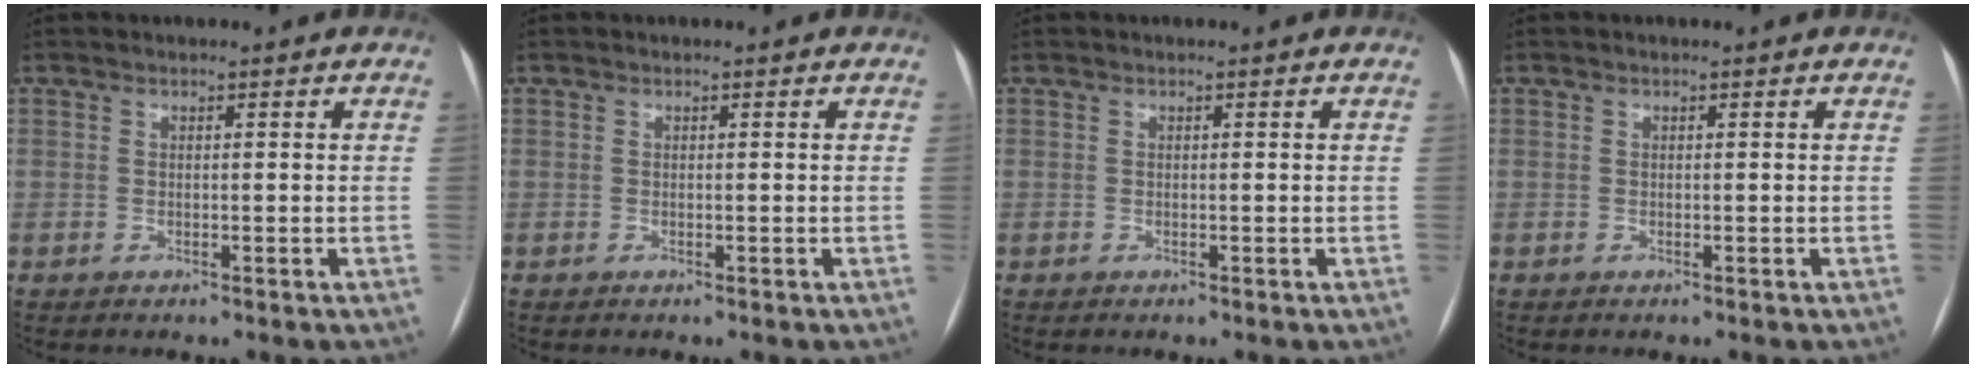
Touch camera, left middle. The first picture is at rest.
{"total": 0.0}
{"total": 0.0}
{"total": 0.0}